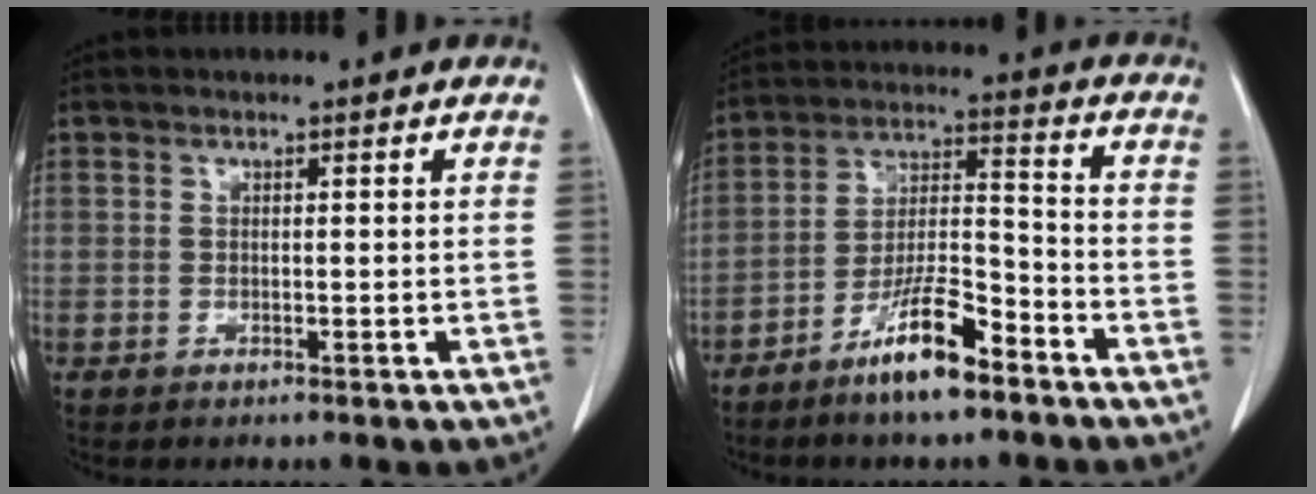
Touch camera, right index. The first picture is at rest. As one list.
[{"total": 10.8, "force": [-7.3, 2.0, 7.7], "torque": [-0.143, -0.005, -0.132]}]